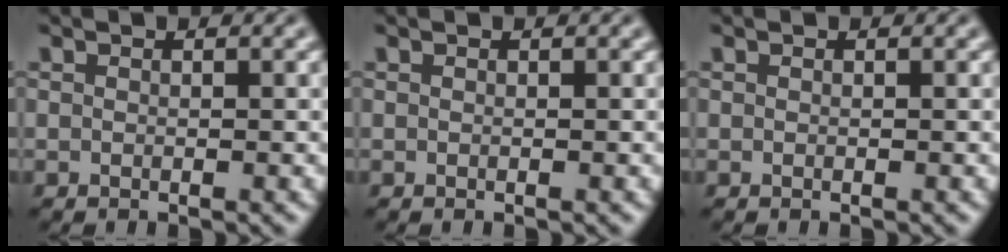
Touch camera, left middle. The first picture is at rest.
{"total": 0.0}
{"total": 0.0}